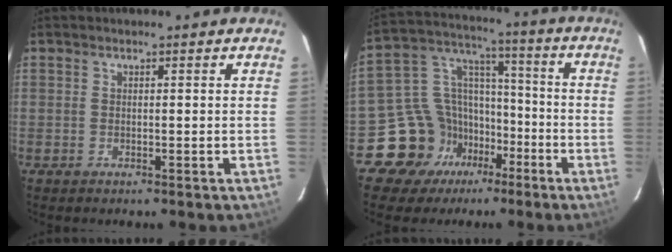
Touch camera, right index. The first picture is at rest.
{"total": 13.5, "force": [-8.1, 10.6, 2.3], "torque": [-0.062, 0.070, -0.134]}